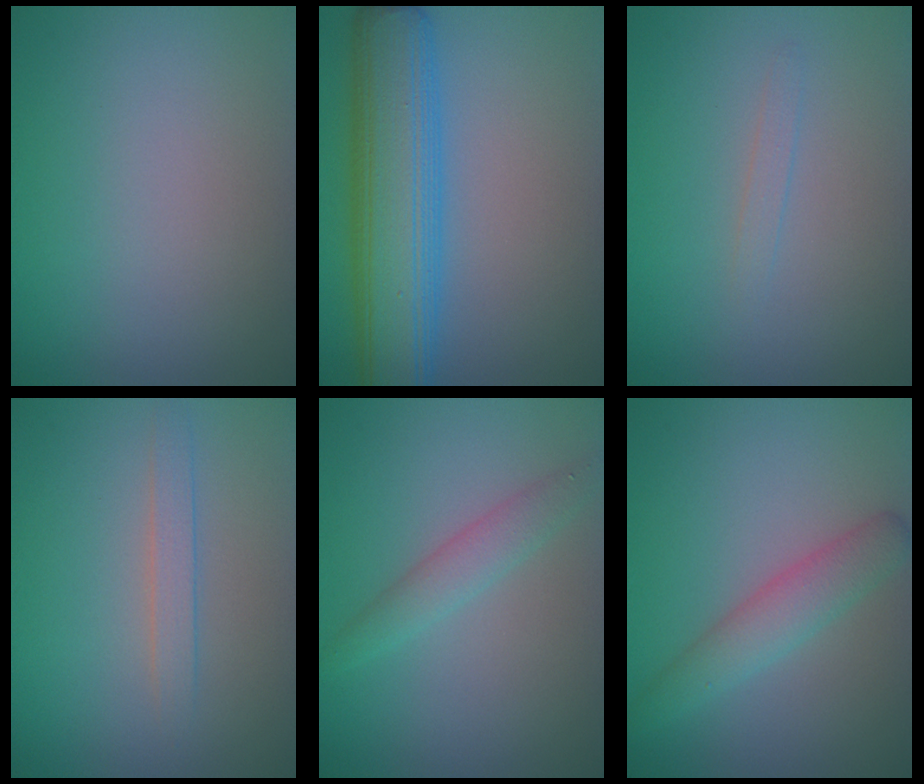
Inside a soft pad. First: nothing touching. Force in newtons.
{"total": 9.1, "press": 9.1, "slide": 0.2}
{"total": 0.8, "press": 0.8, "slide": 0.0}
{"total": 1.6, "press": 1.6, "slide": 0.1}
{"total": 2.1, "press": 2.1, "slide": 0.0}
{"total": 2.9, "press": 2.9, "slide": 0.1}